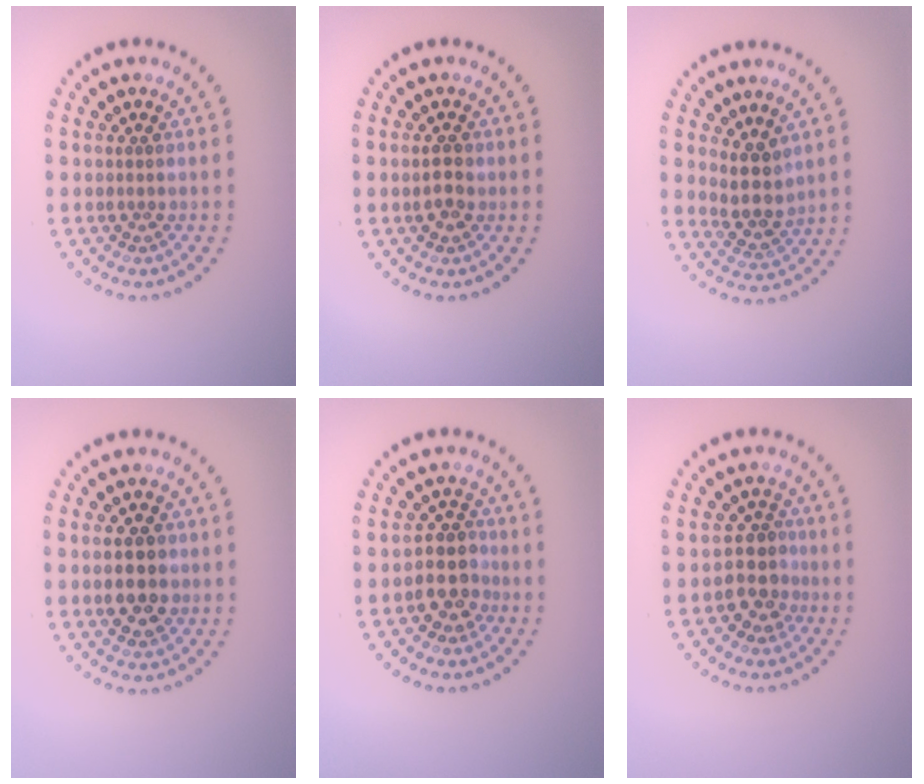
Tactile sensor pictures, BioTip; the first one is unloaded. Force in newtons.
{"total": 2.0, "press": 2.0, "slide": 0.0}
{"total": 3.0, "press": 2.6, "slide": 1.6}
{"total": 4.7, "press": 4.7, "slide": 0.2}
{"total": 3.1, "press": 2.7, "slide": 1.4}
{"total": 3.0, "press": 2.5, "slide": 1.7}